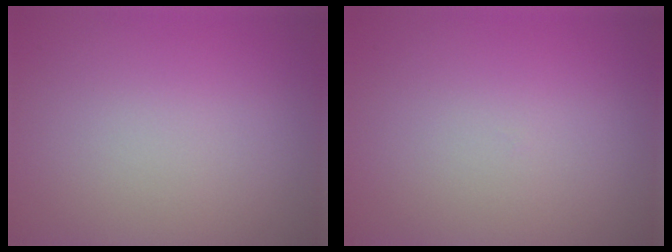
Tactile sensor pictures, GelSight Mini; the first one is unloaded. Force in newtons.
{"total": 0.0}